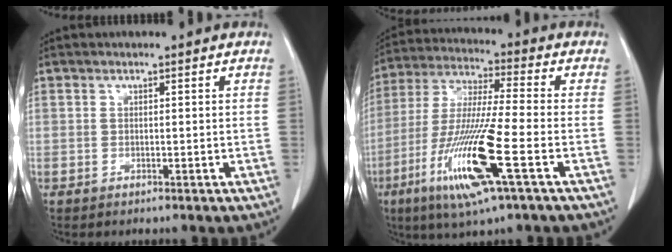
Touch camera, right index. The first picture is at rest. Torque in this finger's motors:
{"motor_torque": [1.38, -0.76, 0.50, 0.15]}